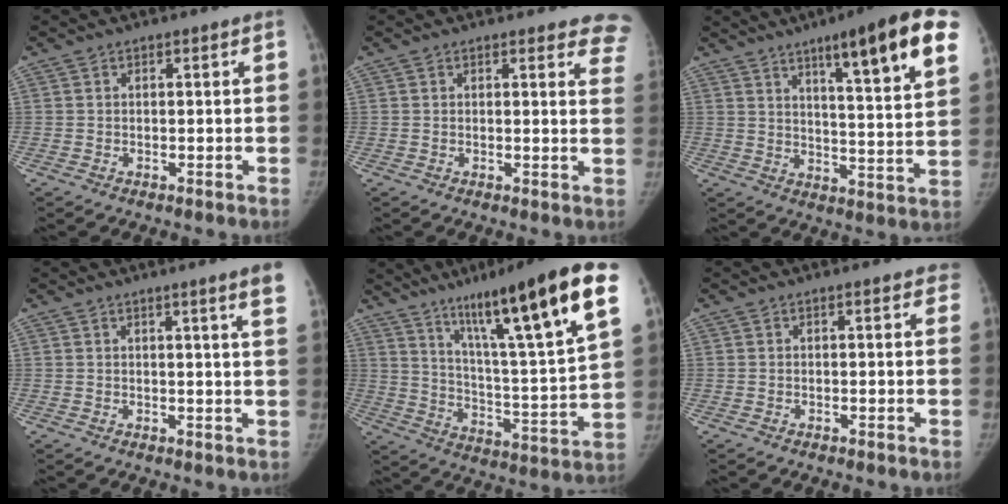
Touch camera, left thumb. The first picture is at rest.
{"total": 8.4, "force": [7.8, 2.9, 1.1], "torque": [0.042, -0.050, 0.046]}
{"total": 19.2, "force": [10.2, 3.2, 16.0], "torque": [-0.195, -0.034, 0.145]}
{"total": 5.6, "force": [3.7, -0.6, 4.2], "torque": [-0.053, -0.018, 0.037]}
{"total": 25.4, "force": [14.3, 3.3, 20.8], "torque": [-0.307, -0.041, 0.229]}
{"total": 2.4, "force": [1.9, 1.2, 0.9], "torque": [0.014, -0.002, 0.006]}